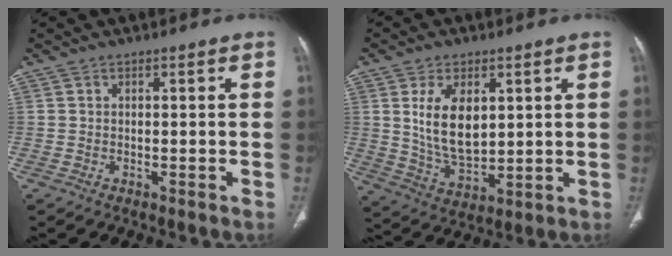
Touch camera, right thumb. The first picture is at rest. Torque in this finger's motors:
{"motor_torque": [-0.44, 1.40, 1.43, 0.63, 0.17]}